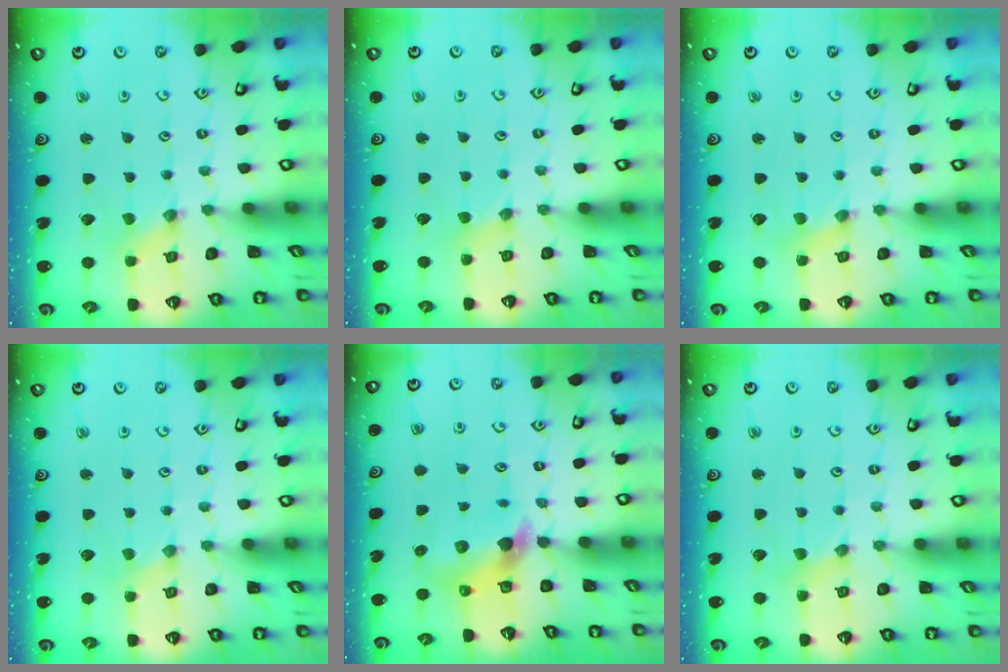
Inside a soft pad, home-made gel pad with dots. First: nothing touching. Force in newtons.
{"total": 2.2, "press": 2.2, "slide": 0.4}
{"total": 1.5, "press": 1.5, "slide": 0.3}
{"total": 0.0}
{"total": 5.9, "press": 5.9, "slide": 0.7}
{"total": 1.9, "press": 1.8, "slide": 0.4}